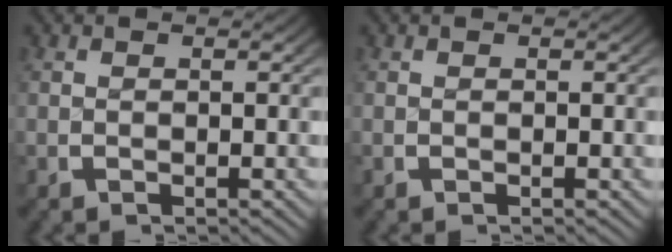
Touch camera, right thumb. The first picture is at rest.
{"total": 0.0}